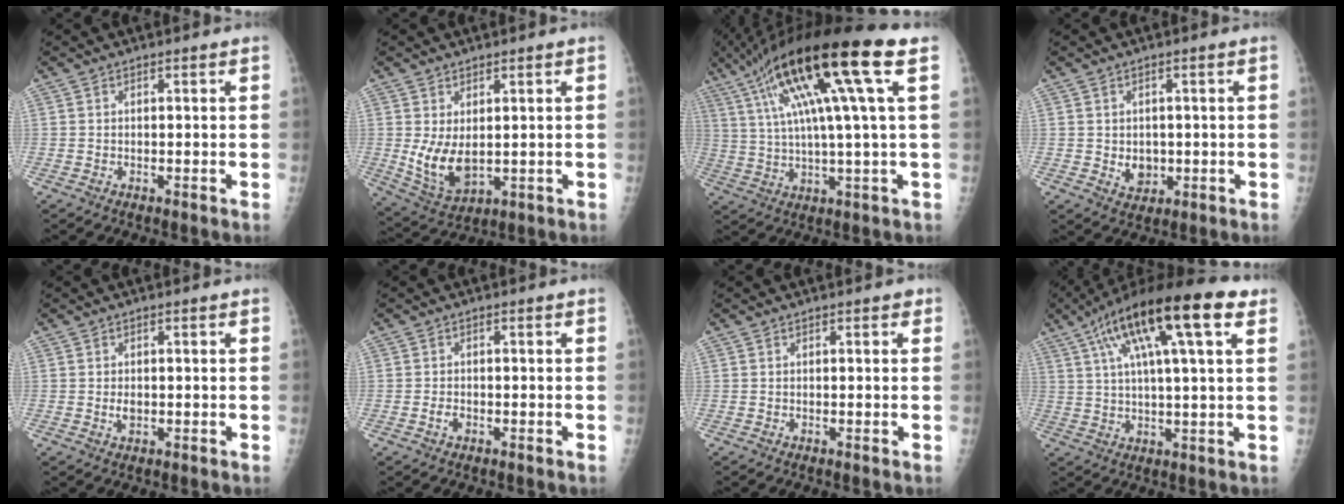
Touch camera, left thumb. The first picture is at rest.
{"total": 8.0, "force": [0.3, 4.6, 6.5], "torque": [-0.113, -0.017, 0.024]}
{"total": 20.7, "force": [8.0, 1.3, 19.0], "torque": [-0.352, 0.017, 0.133]}
{"total": 4.1, "force": [-0.5, 3.4, 2.2], "torque": [-0.011, -0.001, 0.003]}
{"total": 1.7, "force": [-0.3, 1.1, 1.3], "torque": [-0.016, -0.002, -0.004]}
{"total": 1.4, "force": [-0.9, 0.9, 0.7], "torque": [-0.013, 0.006, -0.016]}
{"total": 1.2, "force": [0.5, 0.6, 0.9], "torque": [-0.004, 0.002, 0.002]}
{"total": 20.7, "force": [9.3, 4.8, 17.8], "torque": [-0.298, 0.018, 0.148]}